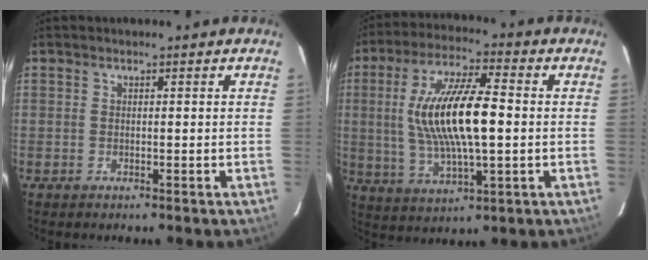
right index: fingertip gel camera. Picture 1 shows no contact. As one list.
[{"total": 16.2, "force": [0.6, 4.8, 15.5], "torque": [-0.297, 0.006, 0.017]}]